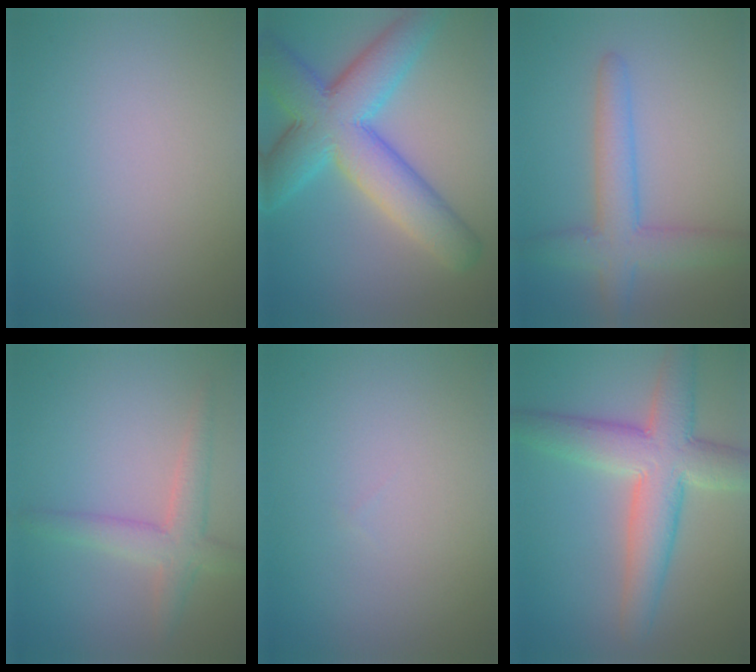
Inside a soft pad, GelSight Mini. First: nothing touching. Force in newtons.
{"total": 9.8, "press": 9.8, "slide": 0.4}
{"total": 4.5, "press": 4.5, "slide": 0.2}
{"total": 3.3, "press": 3.3, "slide": 0.2}
{"total": 0.0}
{"total": 7.6, "press": 7.6, "slide": 0.5}